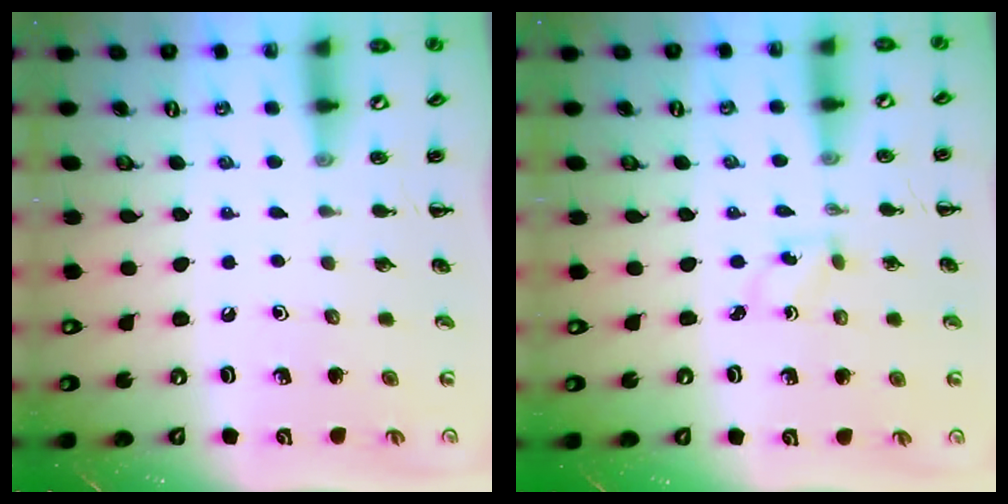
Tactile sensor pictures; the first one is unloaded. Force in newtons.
{"total": 1.2, "press": 1.1, "slide": 0.5}